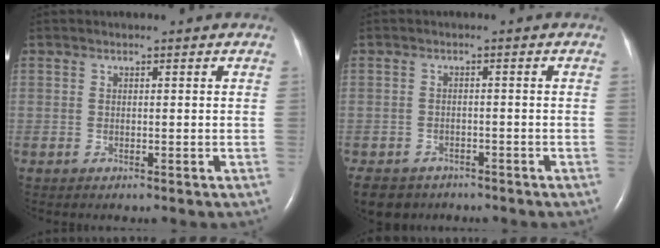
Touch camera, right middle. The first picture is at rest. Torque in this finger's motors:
{"motor_torque": [0.05, -0.05, 0.04, 0.04]}